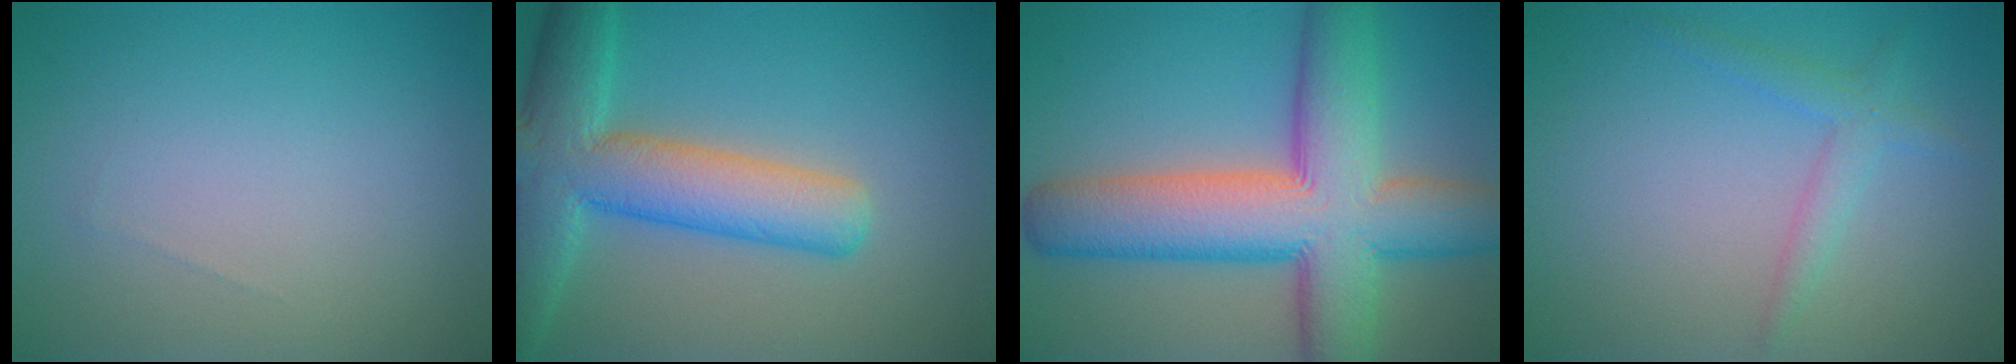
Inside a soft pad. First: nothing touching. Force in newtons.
{"total": 8.5, "press": 8.5, "slide": 0.5}
{"total": 12.6, "press": 12.6, "slide": 0.6}
{"total": 2.0, "press": 2.0, "slide": 0.1}